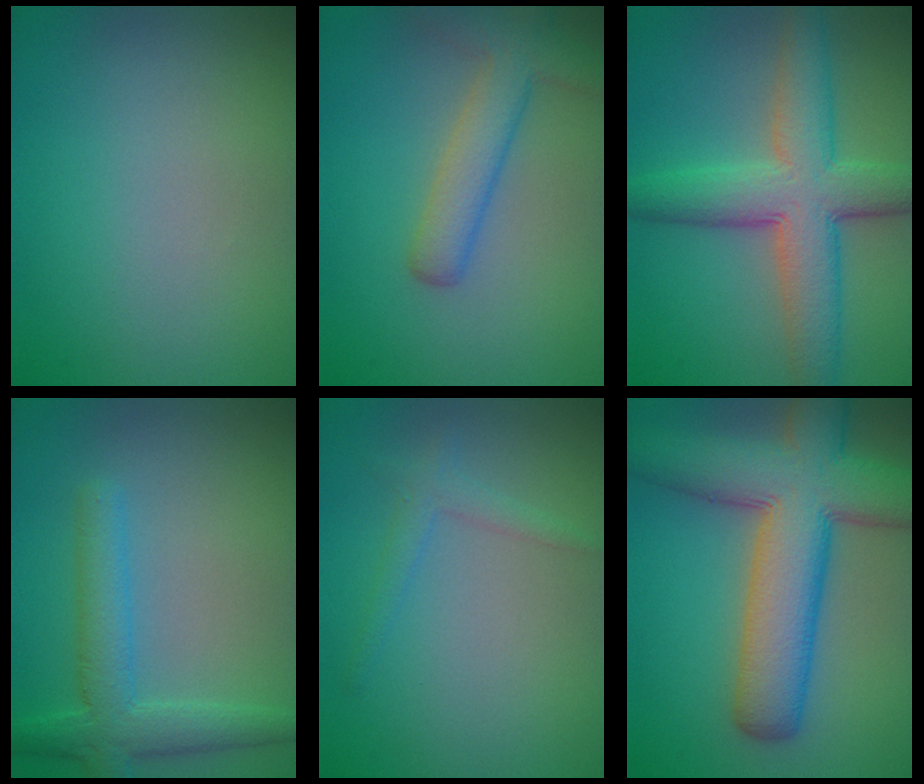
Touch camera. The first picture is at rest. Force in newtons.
{"total": 4.0, "press": 4.0, "slide": 0.2}
{"total": 7.6, "press": 7.6, "slide": 0.5}
{"total": 4.1, "press": 4.1, "slide": 0.3}
{"total": 1.5, "press": 1.5, "slide": 0.0}
{"total": 10.9, "press": 10.9, "slide": 0.6}